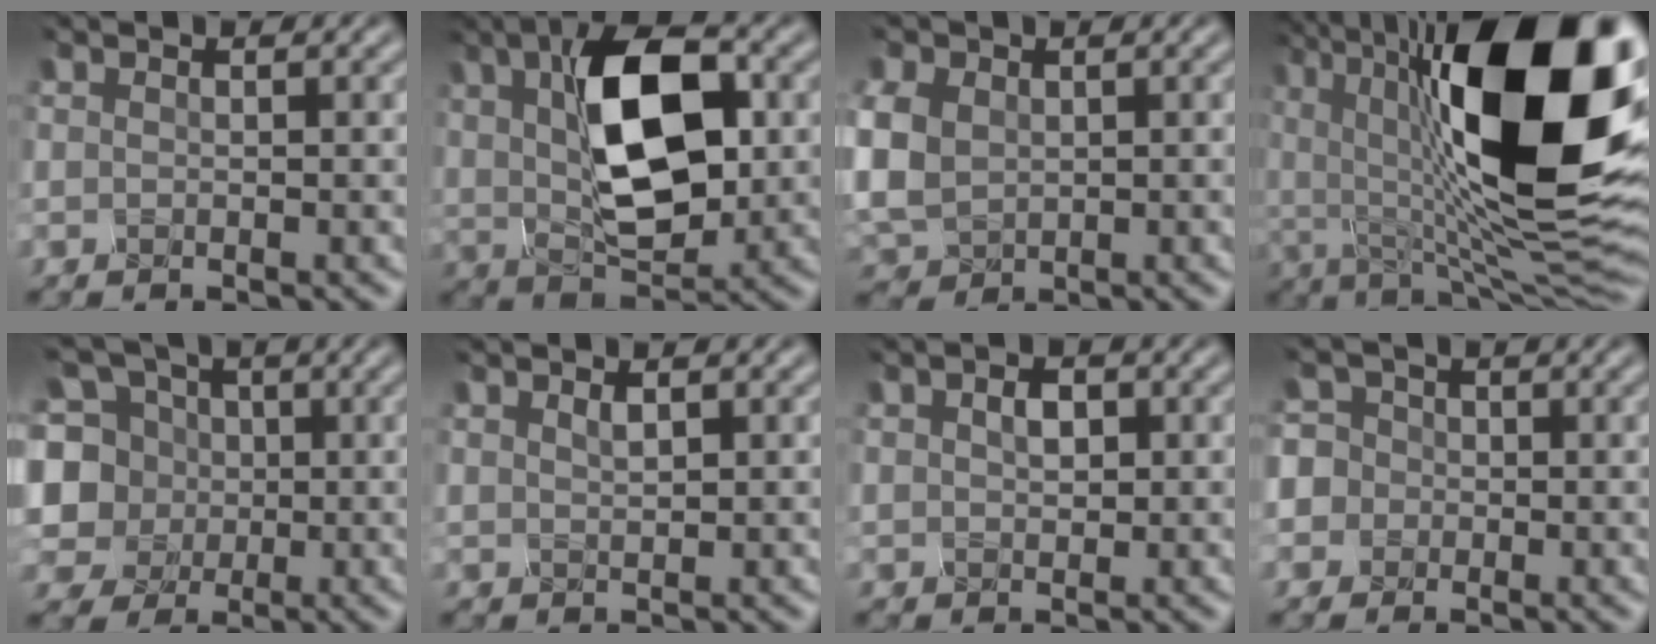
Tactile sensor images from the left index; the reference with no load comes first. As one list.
[{"total": 10.5, "force": [1.4, 5.1, 9.0], "torque": [-0.150, 0.007, 0.015]}, {"total": 5.6, "force": [0.4, 4.4, 3.5], "torque": [-0.102, 0.002, 0.007]}, {"total": 18.7, "force": [4.0, 8.2, 16.3], "torque": [-0.246, 0.007, 0.062]}, {"total": 11.4, "force": [0.6, 10.3, 4.6], "torque": [-0.142, 0.039, -0.015]}, {"total": 0.8, "force": [0.3, 0.2, 0.7], "torque": [-0.011, -0.001, 0.006]}, {"total": 2.0, "force": [0.1, 1.4, 1.4], "torque": [-0.027, 0.002, -0.001]}, {"total": 6.0, "force": [1.2, 5.5, 2.1], "torque": [-0.040, 0.034, -0.014]}]